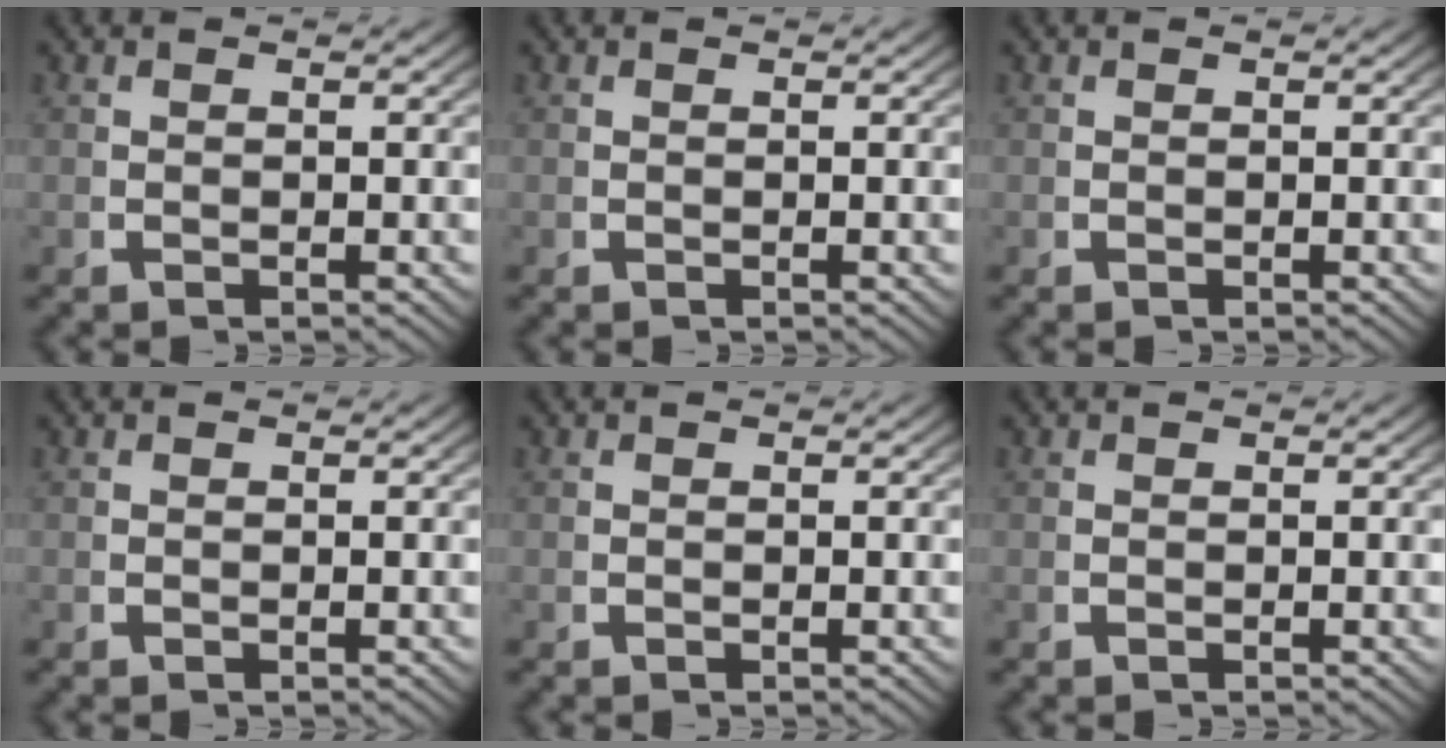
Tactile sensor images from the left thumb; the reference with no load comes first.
{"total": 0.0}
{"total": 0.0}
{"total": 0.0}
{"total": 0.0}
{"total": 0.0}